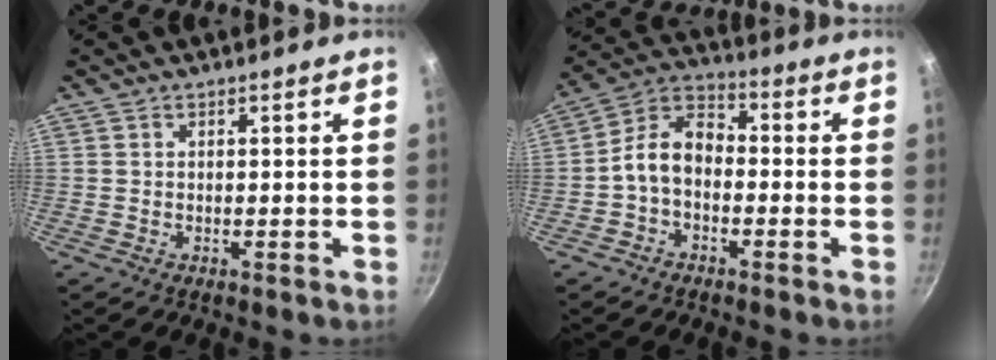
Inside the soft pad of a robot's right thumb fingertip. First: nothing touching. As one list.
[{"total": 8.5, "force": [-2.1, 5.7, 5.9], "torque": [-0.092, 0.044, -0.057]}]